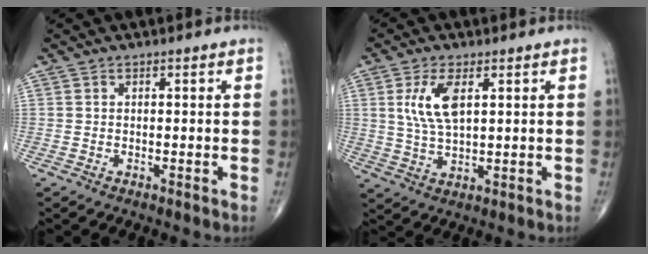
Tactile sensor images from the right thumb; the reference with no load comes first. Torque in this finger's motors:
{"motor_torque": [0.33, 0.30, 0.92, 0.33, 0.08]}